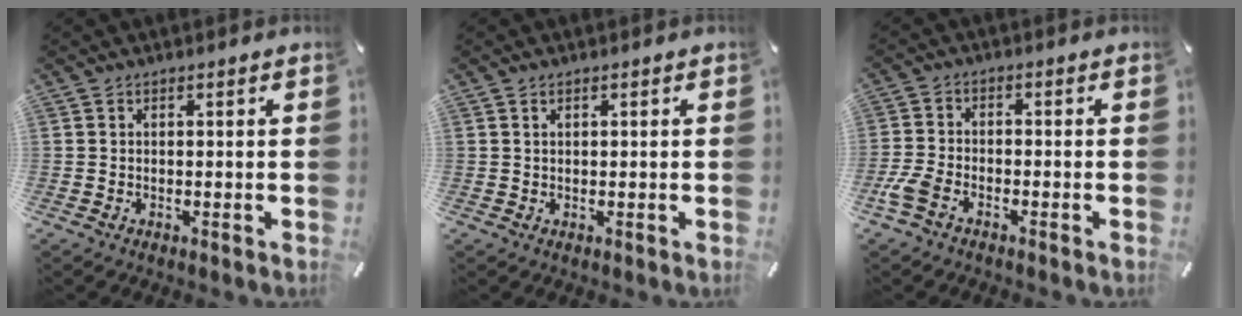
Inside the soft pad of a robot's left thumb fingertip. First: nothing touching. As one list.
[{"total": 0.9, "force": [0.3, 0.4, 0.7], "torque": [-0.014, 0.003, 0.004]}, {"total": 4.8, "force": [-3.1, 2.4, 2.7], "torque": [-0.080, 0.004, -0.065]}]